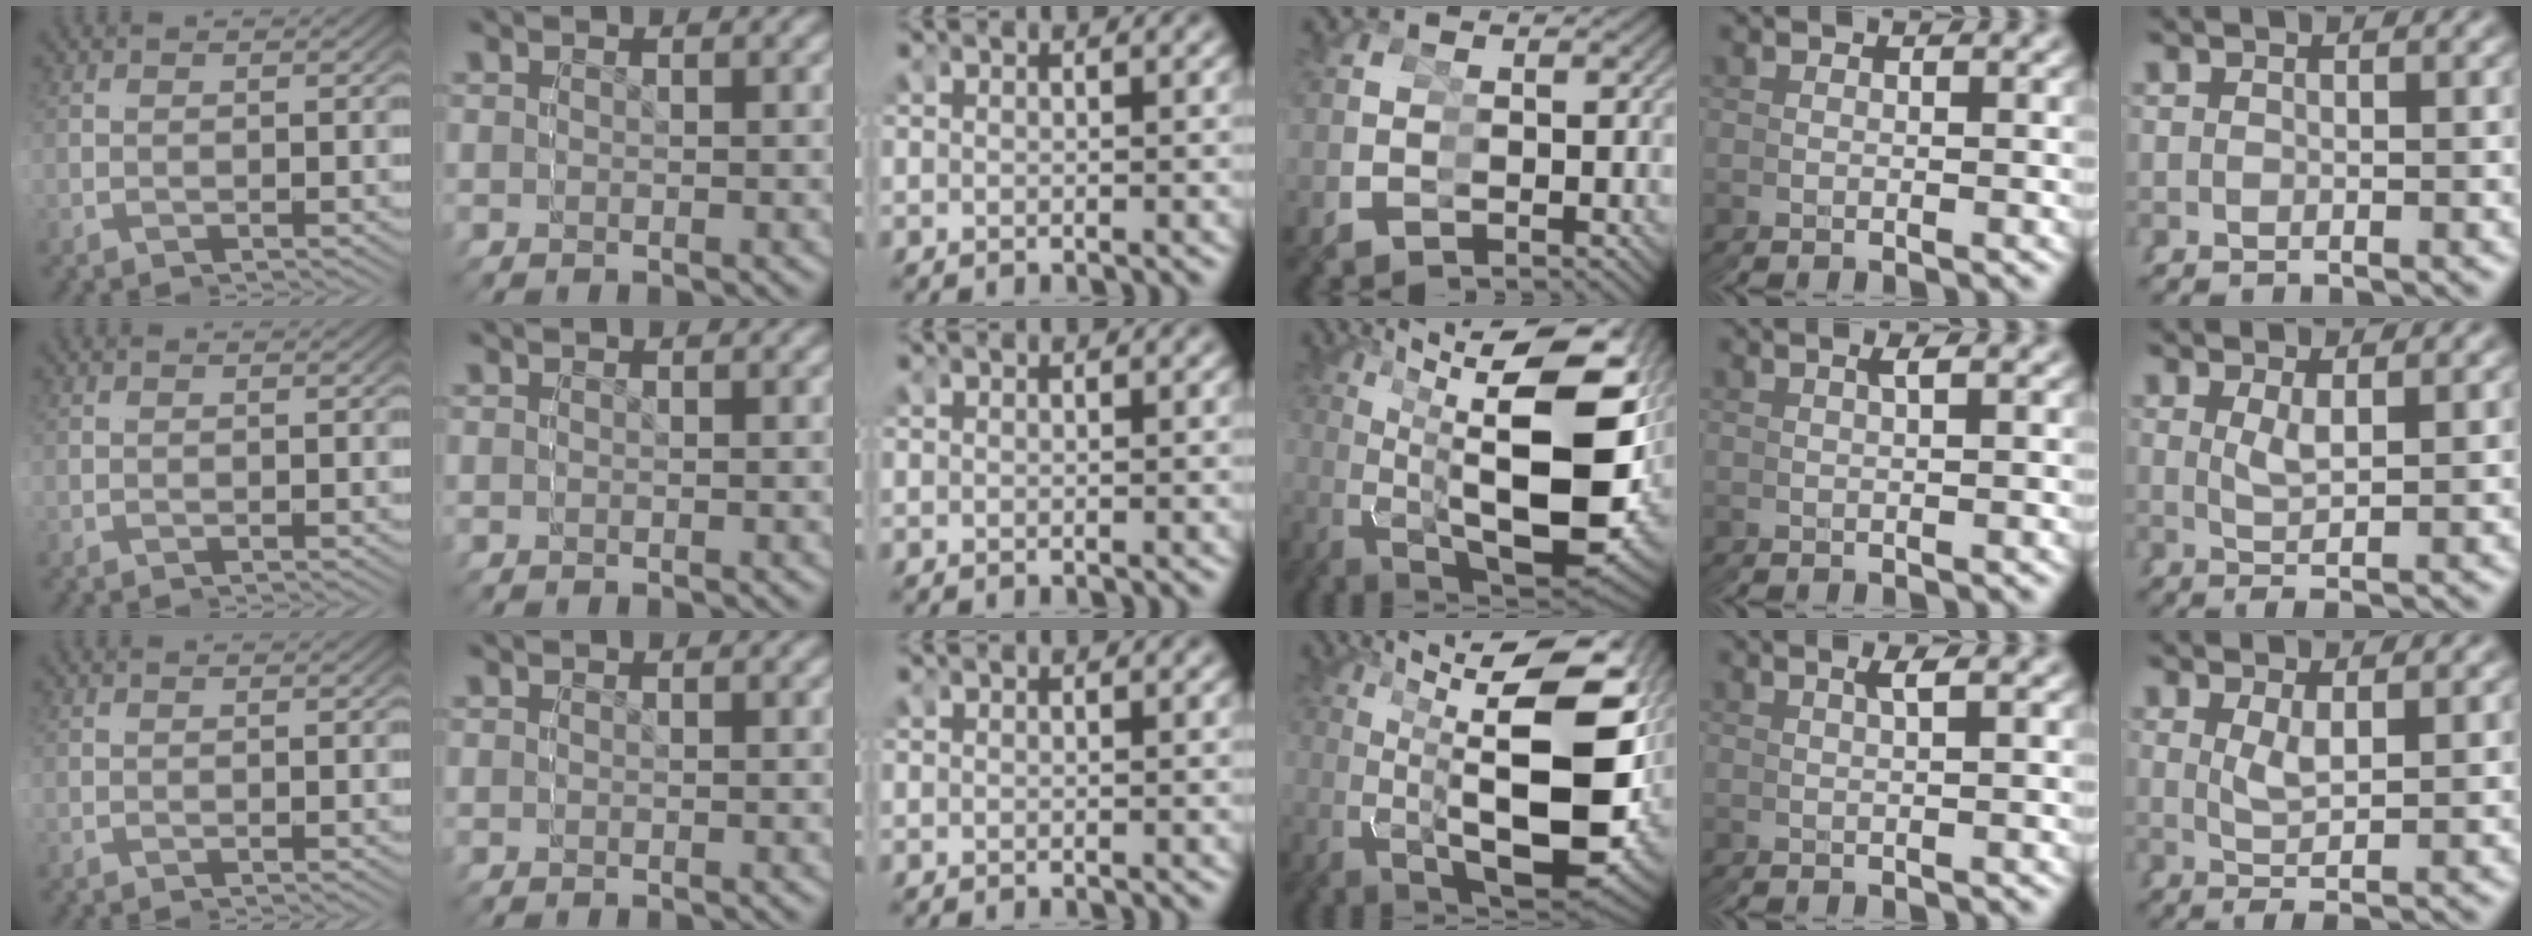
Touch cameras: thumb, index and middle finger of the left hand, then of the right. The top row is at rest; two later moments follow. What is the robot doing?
{"motion": "grasp_and_lifting", "object": "cubes"}